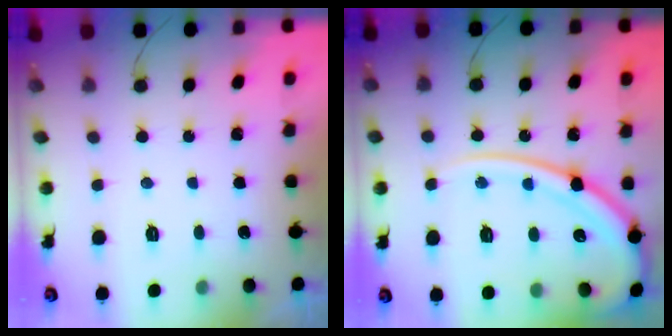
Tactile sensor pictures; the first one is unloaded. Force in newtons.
{"total": 17.9, "press": 17.8, "slide": 1.8}